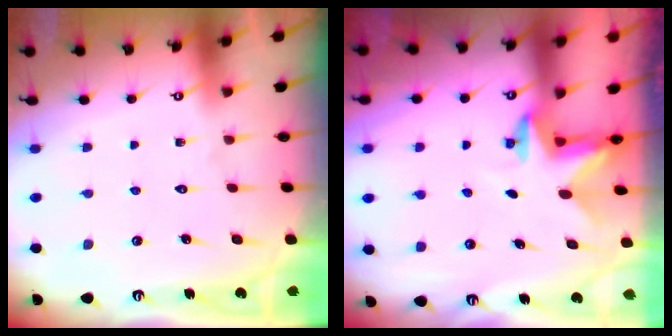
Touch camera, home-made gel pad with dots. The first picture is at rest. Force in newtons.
{"total": 2.4, "press": 2.4, "slide": 0.4}